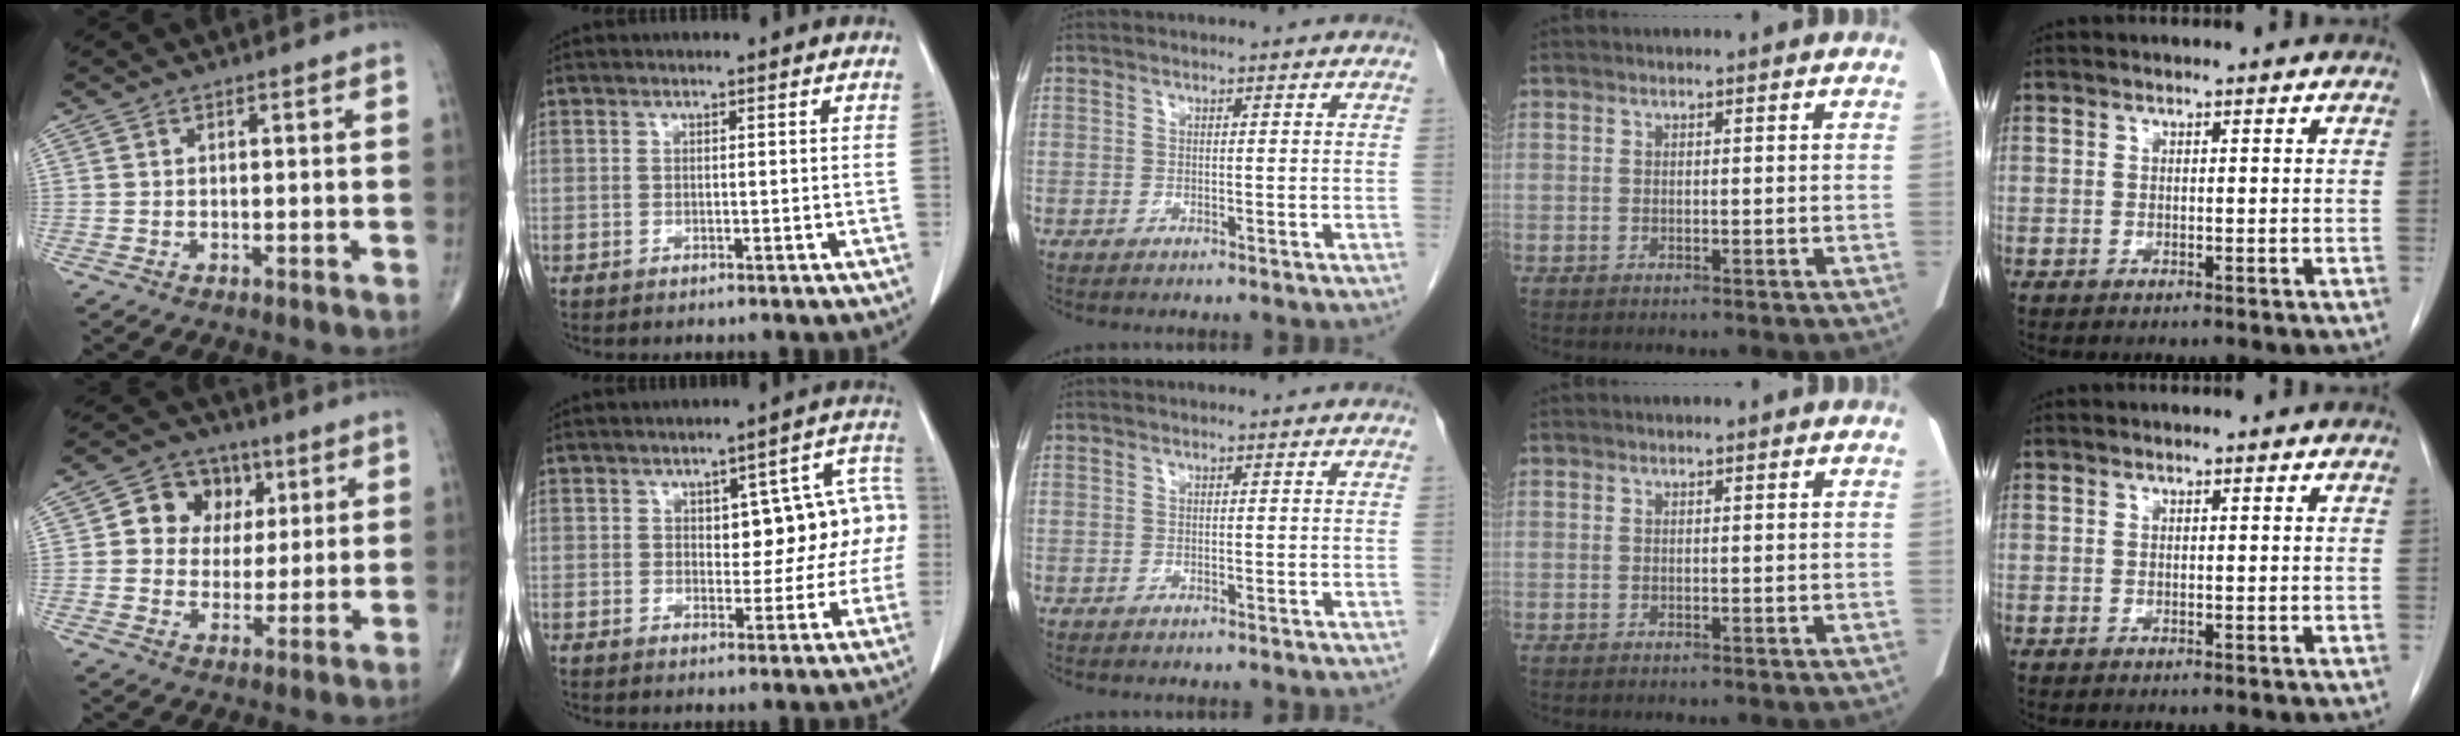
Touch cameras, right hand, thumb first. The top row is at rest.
{"thumb": {"total": 10.0, "force": [2.9, 8.5, 4.5], "torque": [-0.021, -0.001, 0.044]}, "index": {"total": 9.7, "force": [0.7, 4.9, 8.4], "torque": [-0.077, 0.044, 0.012]}}